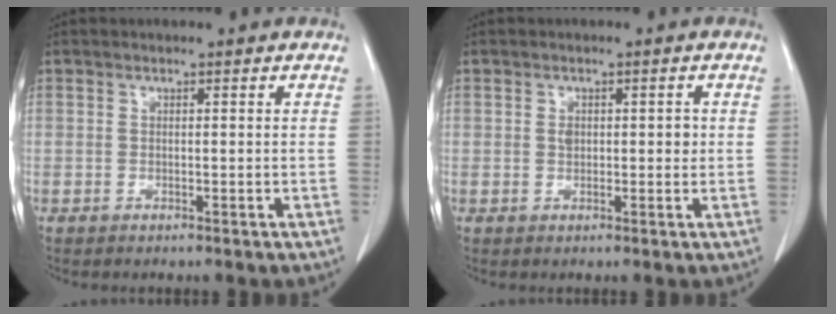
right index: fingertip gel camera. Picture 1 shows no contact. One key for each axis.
{"total": 2.4, "fx": 0.3, "fy": 1.5, "fz": 1.8, "tx": -0.027, "ty": 0.005, "tz": 0.005}